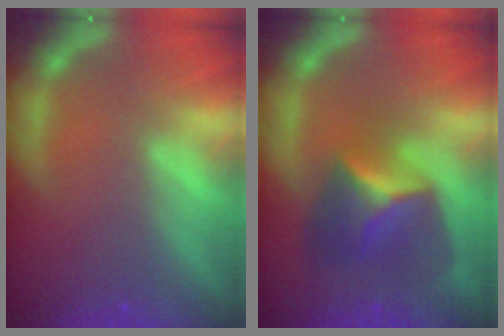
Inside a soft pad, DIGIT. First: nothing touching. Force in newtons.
{"total": 6.4}